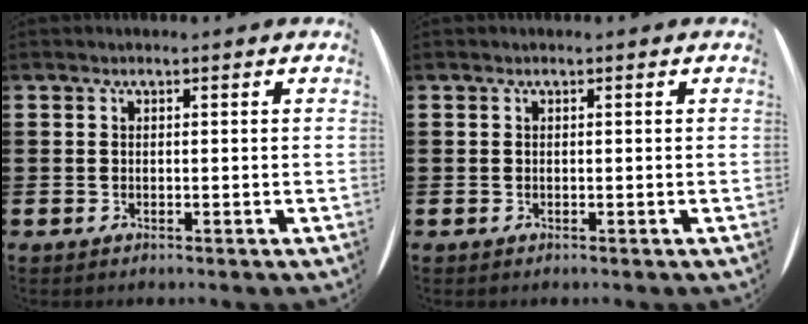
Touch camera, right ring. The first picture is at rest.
{"total": 0.0}